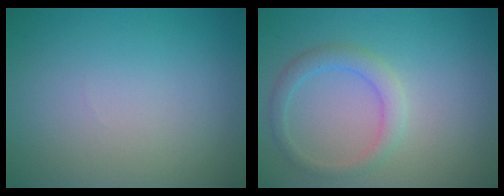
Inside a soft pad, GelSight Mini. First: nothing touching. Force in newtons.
{"total": 2.3, "press": 2.3, "slide": 0.2}